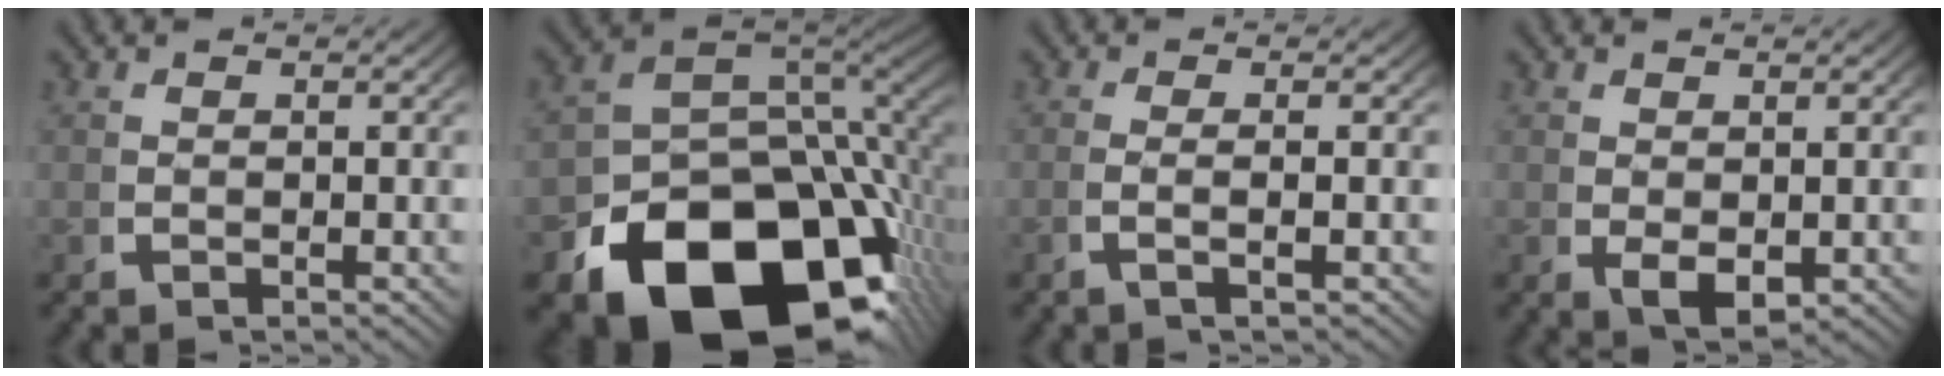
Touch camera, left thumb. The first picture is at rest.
{"total": 24.3, "force": [-9.0, 15.0, 16.8], "torque": [-0.279, -0.084, -0.107]}
{"total": 2.1, "force": [-0.3, -0.2, 2.1], "torque": [-0.051, -0.004, -0.006]}
{"total": 2.7, "force": [-0.3, 1.8, 2.1], "torque": [-0.047, -0.024, 0.012]}